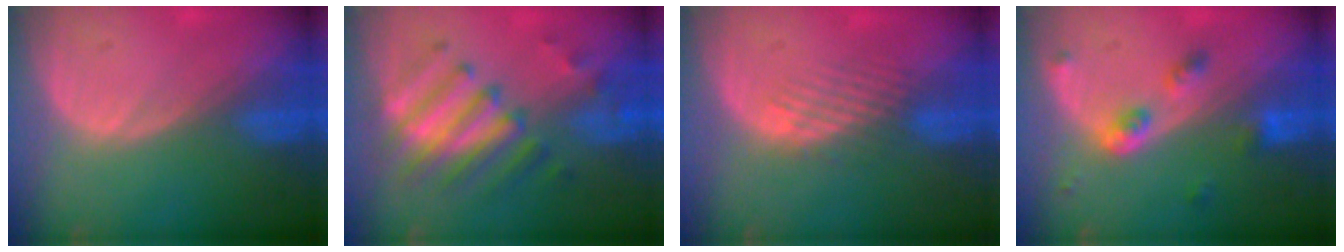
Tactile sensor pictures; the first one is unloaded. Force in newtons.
{"total": 8.1, "press": 7.9, "slide": 1.8}
{"total": 3.4, "press": 2.8, "slide": 1.9}
{"total": 4.2, "press": 4.1, "slide": 0.8}